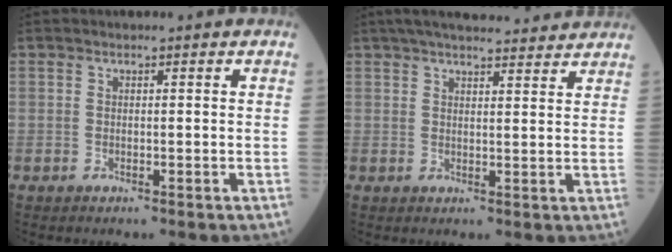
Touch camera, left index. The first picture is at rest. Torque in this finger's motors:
{"motor_torque": [1.07, -1.07, 0.08, 0.01]}